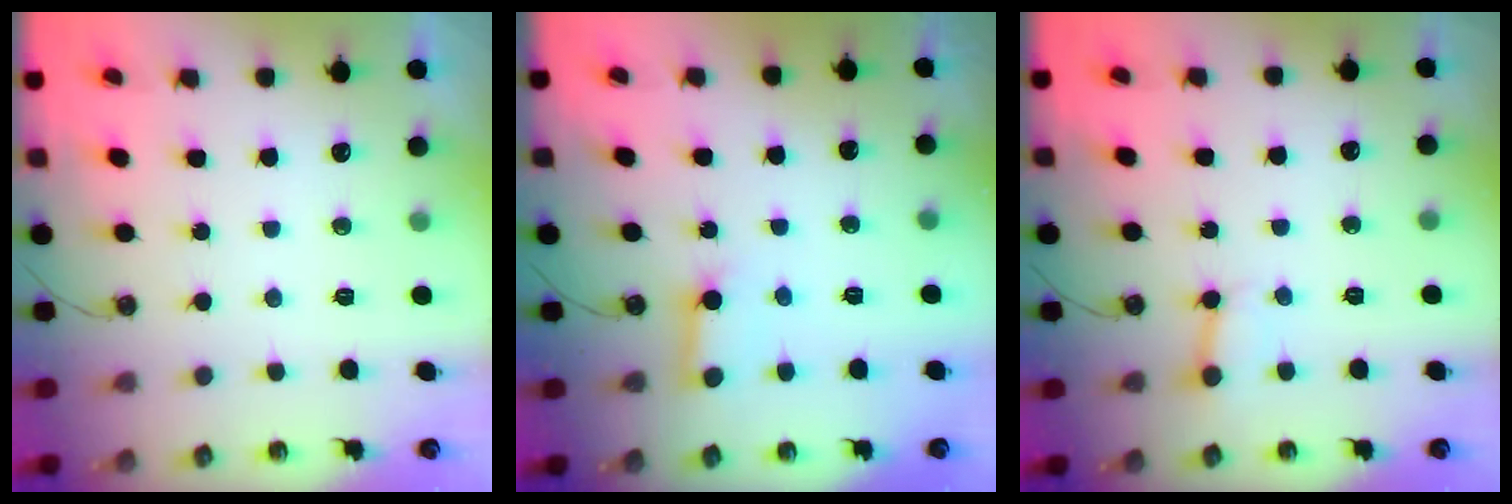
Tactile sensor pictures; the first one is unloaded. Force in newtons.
{"total": 5.4, "press": 5.4, "slide": 0.5}
{"total": 3.5, "press": 3.5, "slide": 0.4}